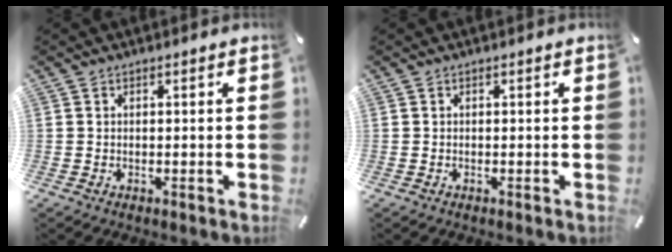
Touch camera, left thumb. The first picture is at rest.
{"total": 0.0}